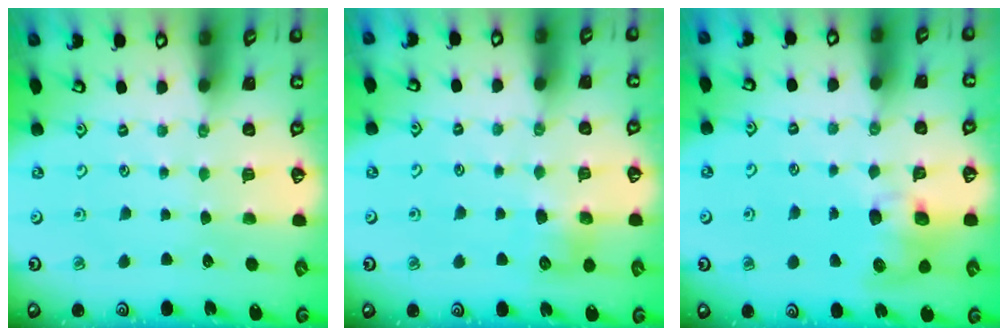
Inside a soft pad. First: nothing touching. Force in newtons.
{"total": 7.0, "press": 7.0, "slide": 0.4}
{"total": 8.1, "press": 8.0, "slide": 1.1}